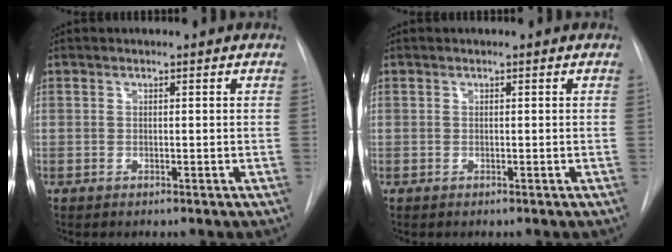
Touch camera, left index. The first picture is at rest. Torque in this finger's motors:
{"motor_torque": [-0.05, 0.05, 0.00, 0.00]}